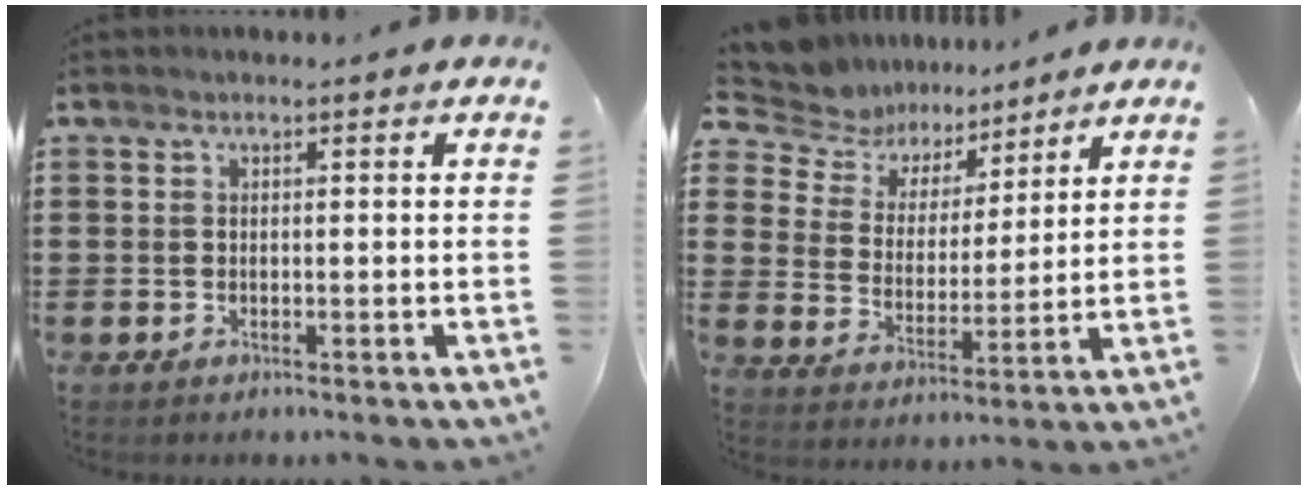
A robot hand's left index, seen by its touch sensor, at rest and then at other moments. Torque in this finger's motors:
{"motor_torque": [2.14, 0.00, 0.27, 0.00]}